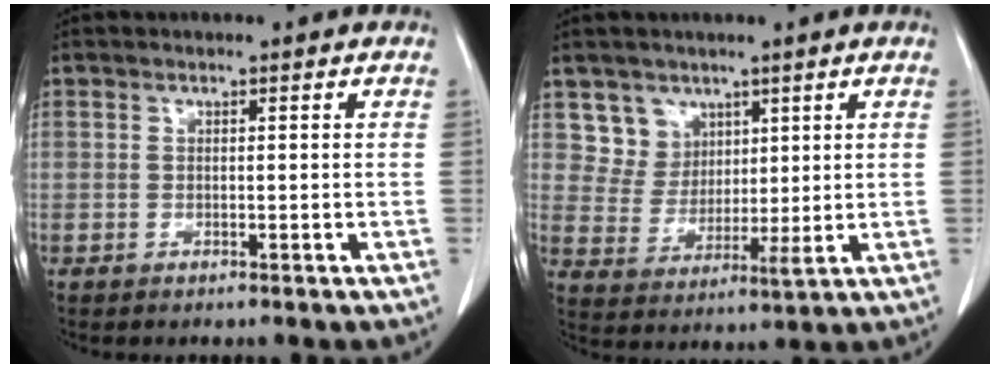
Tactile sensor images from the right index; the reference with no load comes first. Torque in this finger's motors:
{"motor_torque": [0.09, 0.04, 0.03, 0.01]}